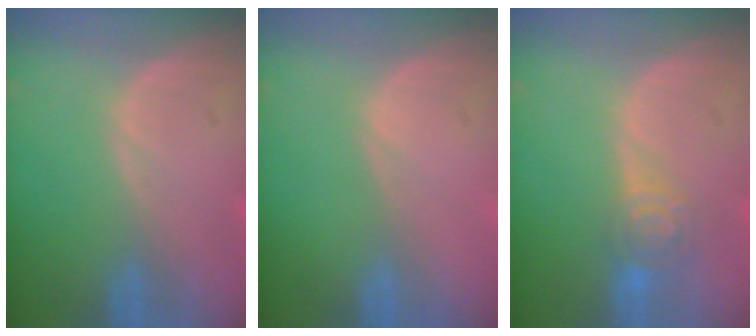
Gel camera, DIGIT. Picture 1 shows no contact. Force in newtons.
{"total": 0.0}
{"total": 4.5, "press": 4.2, "slide": 1.6}